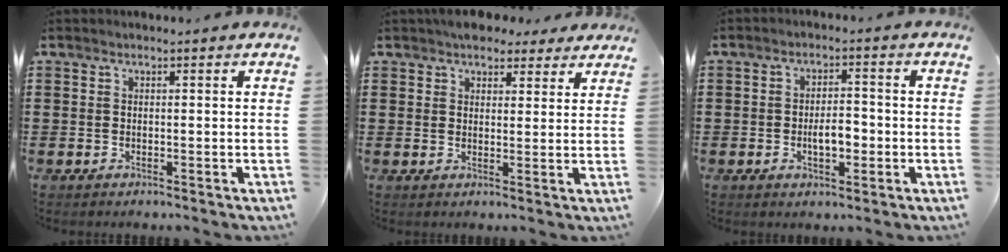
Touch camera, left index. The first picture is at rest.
{"total": 4.3, "force": [3.7, 2.0, 1.1], "torque": [-0.024, 0.000, 0.069]}
{"total": 4.5, "force": [-0.9, 2.1, 3.9], "torque": [-0.063, 0.002, -0.020]}